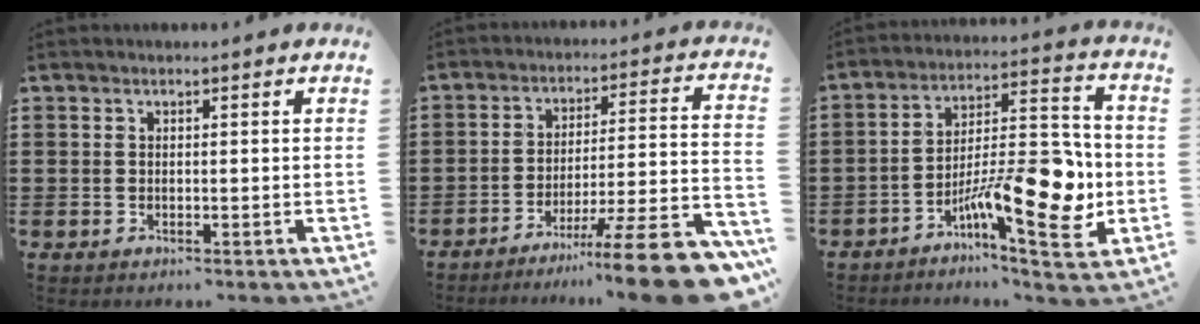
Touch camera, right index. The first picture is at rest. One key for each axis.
{"total": 12.8, "fx": -9.0, "fy": 0.3, "fz": 9.0, "tx": -0.117, "ty": 0.017, "tz": -0.164}
{"total": 14.6, "fx": -5.0, "fy": 4.5, "fz": 12.9, "tx": -0.194, "ty": 0.003, "tz": -0.082}